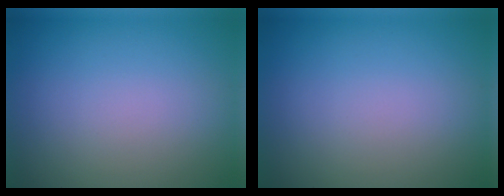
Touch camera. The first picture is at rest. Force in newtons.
{"total": 0.0}